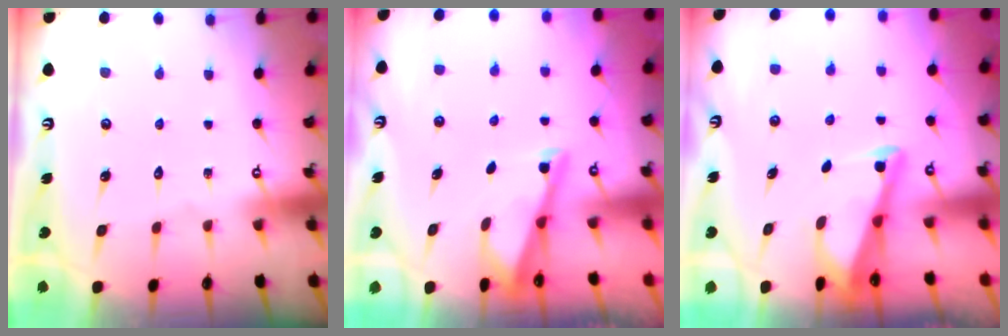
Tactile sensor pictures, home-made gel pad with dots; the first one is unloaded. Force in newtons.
{"total": 2.5, "press": 2.5, "slide": 0.2}
{"total": 2.7, "press": 2.7, "slide": 0.4}